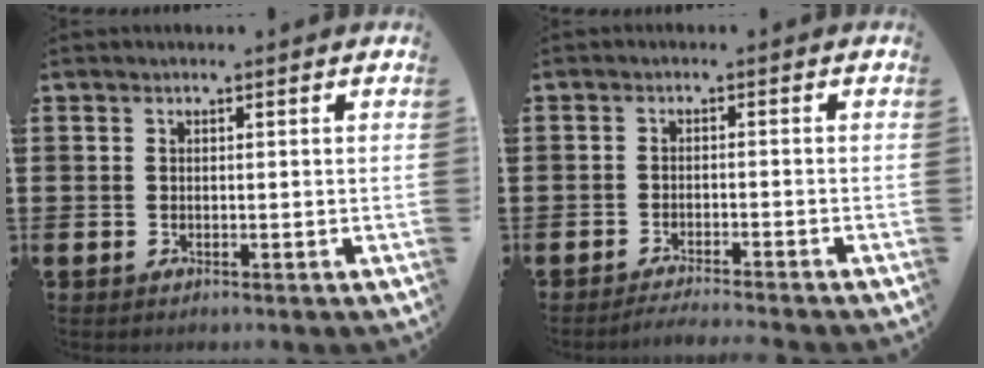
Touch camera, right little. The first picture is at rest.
{"total": 1.7, "force": [-1.6, -0.3, 0.4], "torque": [-0.005, 0.002, -0.031]}